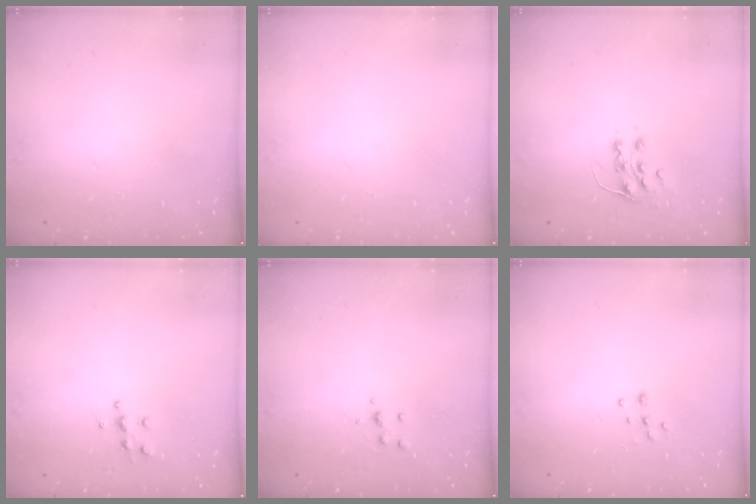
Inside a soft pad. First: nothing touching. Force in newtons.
{"total": 0.0}
{"total": 7.3, "press": 7.3, "slide": 0.5}
{"total": 5.5, "press": 5.4, "slide": 0.6}
{"total": 4.1, "press": 4.1, "slide": 0.6}
{"total": 7.0, "press": 6.9, "slide": 0.6}